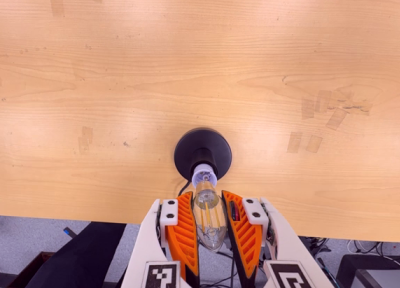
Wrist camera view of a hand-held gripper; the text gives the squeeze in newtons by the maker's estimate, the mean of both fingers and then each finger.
{"total": 20.3, "left": 21.8, "right": 18.7}